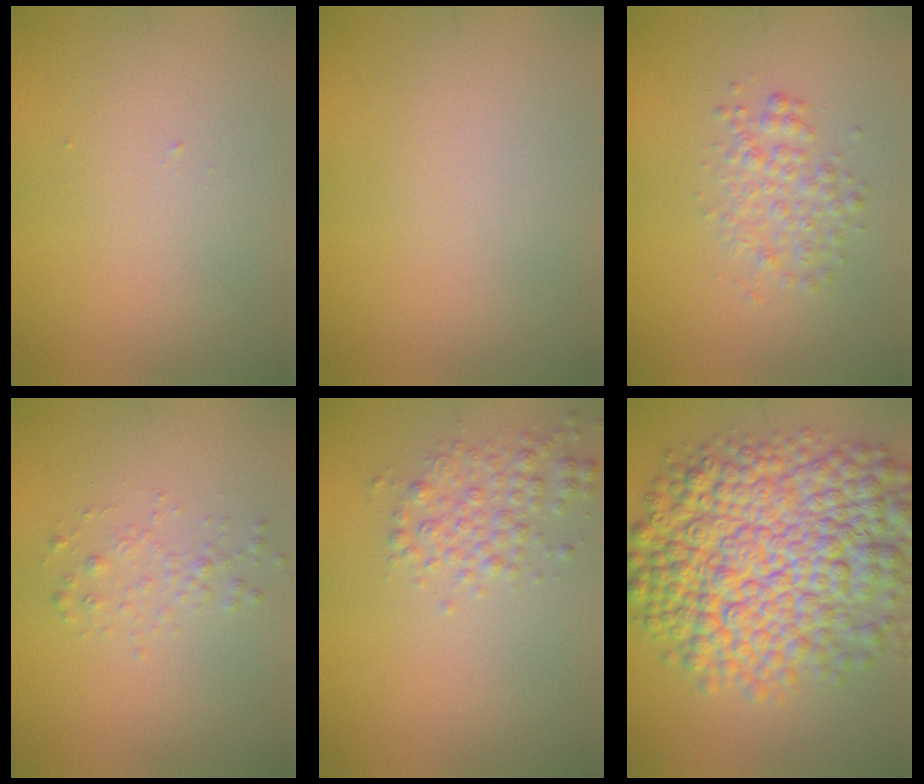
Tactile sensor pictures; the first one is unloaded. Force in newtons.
{"total": 0.0}
{"total": 2.5, "press": 2.5, "slide": 0.1}
{"total": 1.2, "press": 1.2, "slide": 0.0}
{"total": 2.4, "press": 2.4, "slide": 0.0}
{"total": 12.8, "press": 12.8, "slide": 0.3}